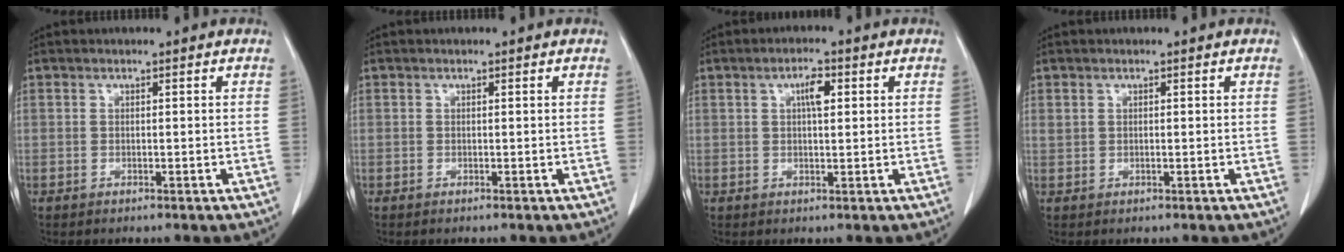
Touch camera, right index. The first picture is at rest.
{"total": 0.0}
{"total": 3.2, "force": [1.0, 0.9, 2.8], "torque": [-0.050, 0.003, 0.016]}
{"total": 0.8, "force": [0.4, 0.5, 0.4], "torque": [-0.010, 0.008, 0.010]}